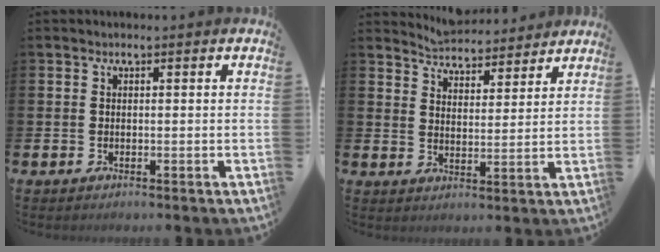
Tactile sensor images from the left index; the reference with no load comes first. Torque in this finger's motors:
{"motor_torque": [0.05, -0.02, -0.15, -0.19]}